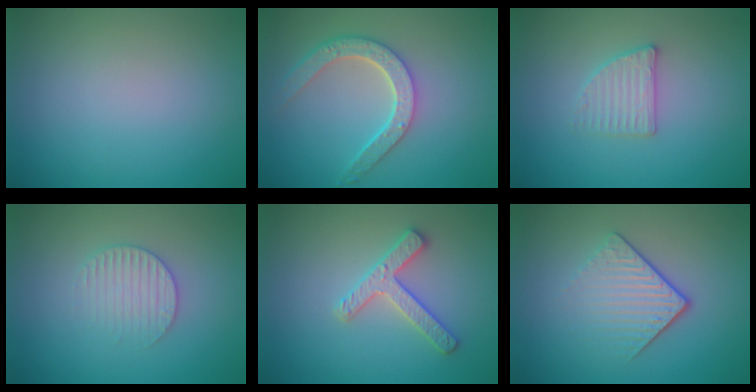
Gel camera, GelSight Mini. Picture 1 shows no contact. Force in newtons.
{"total": 4.5, "press": 3.6, "slide": 2.7}
{"total": 2.3, "press": 2.2, "slide": 0.5}
{"total": 2.5, "press": 2.5, "slide": 0.4}
{"total": 2.7, "press": 2.7, "slide": 0.3}
{"total": 4.2, "press": 2.6, "slide": 3.3}